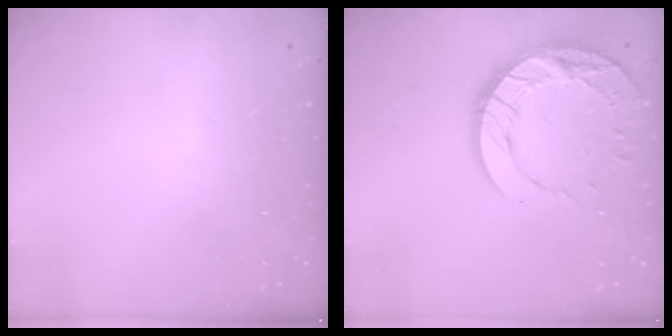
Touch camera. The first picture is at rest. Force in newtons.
{"total": 14.8, "press": 14.7, "slide": 1.1}